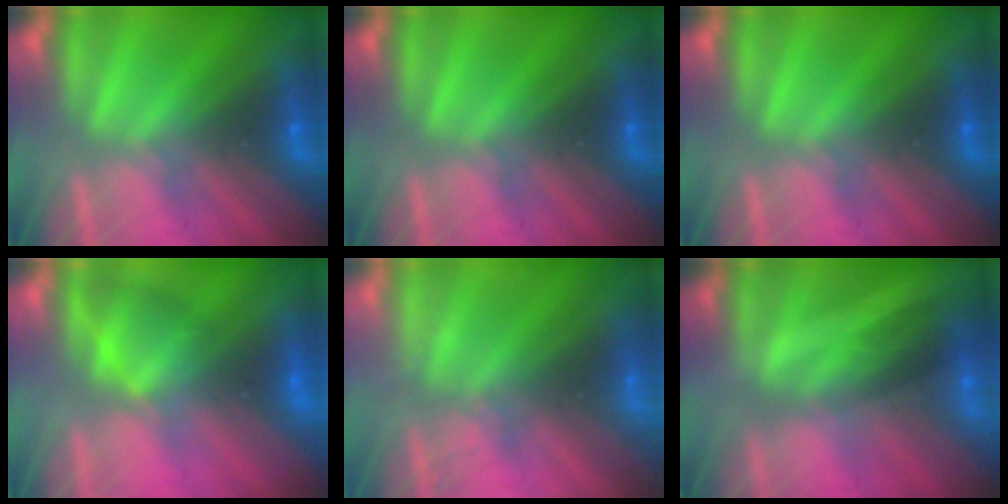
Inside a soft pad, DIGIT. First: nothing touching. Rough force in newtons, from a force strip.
{"total": 0.0}
{"total": 0.0}
{"total": 2.9}
{"total": 2.7}
{"total": 2.0}